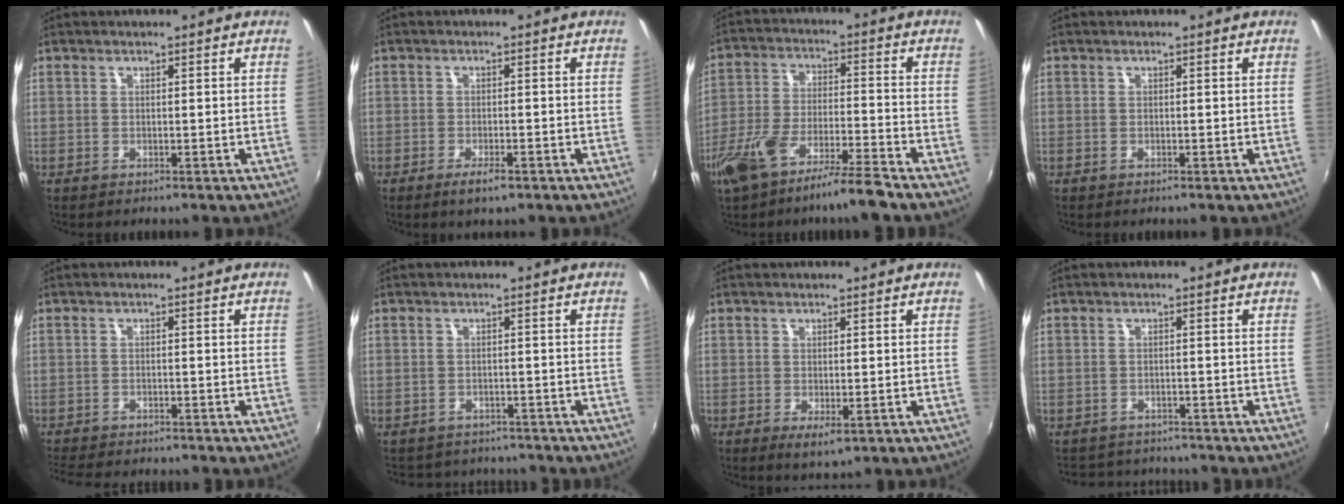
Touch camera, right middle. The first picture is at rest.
{"total": 3.4, "force": [-2.2, 0.9, 2.5], "torque": [-0.056, -0.009, -0.040]}
{"total": 12.2, "force": [-9.2, 1.2, 7.9], "torque": [-0.168, -0.019, -0.165]}
{"total": 0.0}
{"total": 8.3, "force": [-7.6, 1.6, 2.9], "torque": [-0.078, -0.020, -0.121]}
{"total": 6.4, "force": [-5.5, 3.1, 0.9], "torque": [-0.026, 0.007, -0.079]}
{"total": 2.8, "force": [-0.9, 1.1, 2.4], "torque": [-0.042, -0.014, -0.010]}
{"total": 5.9, "force": [-5.4, 2.4, 0.6], "torque": [-0.025, 0.006, -0.082]}